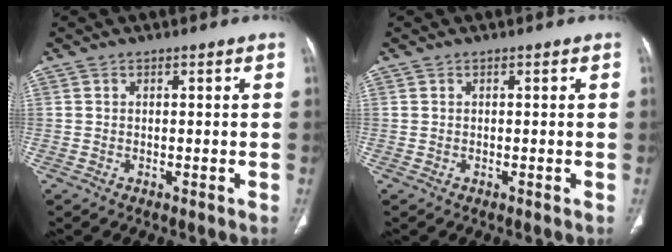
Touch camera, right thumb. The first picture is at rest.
{"total": 0.0}